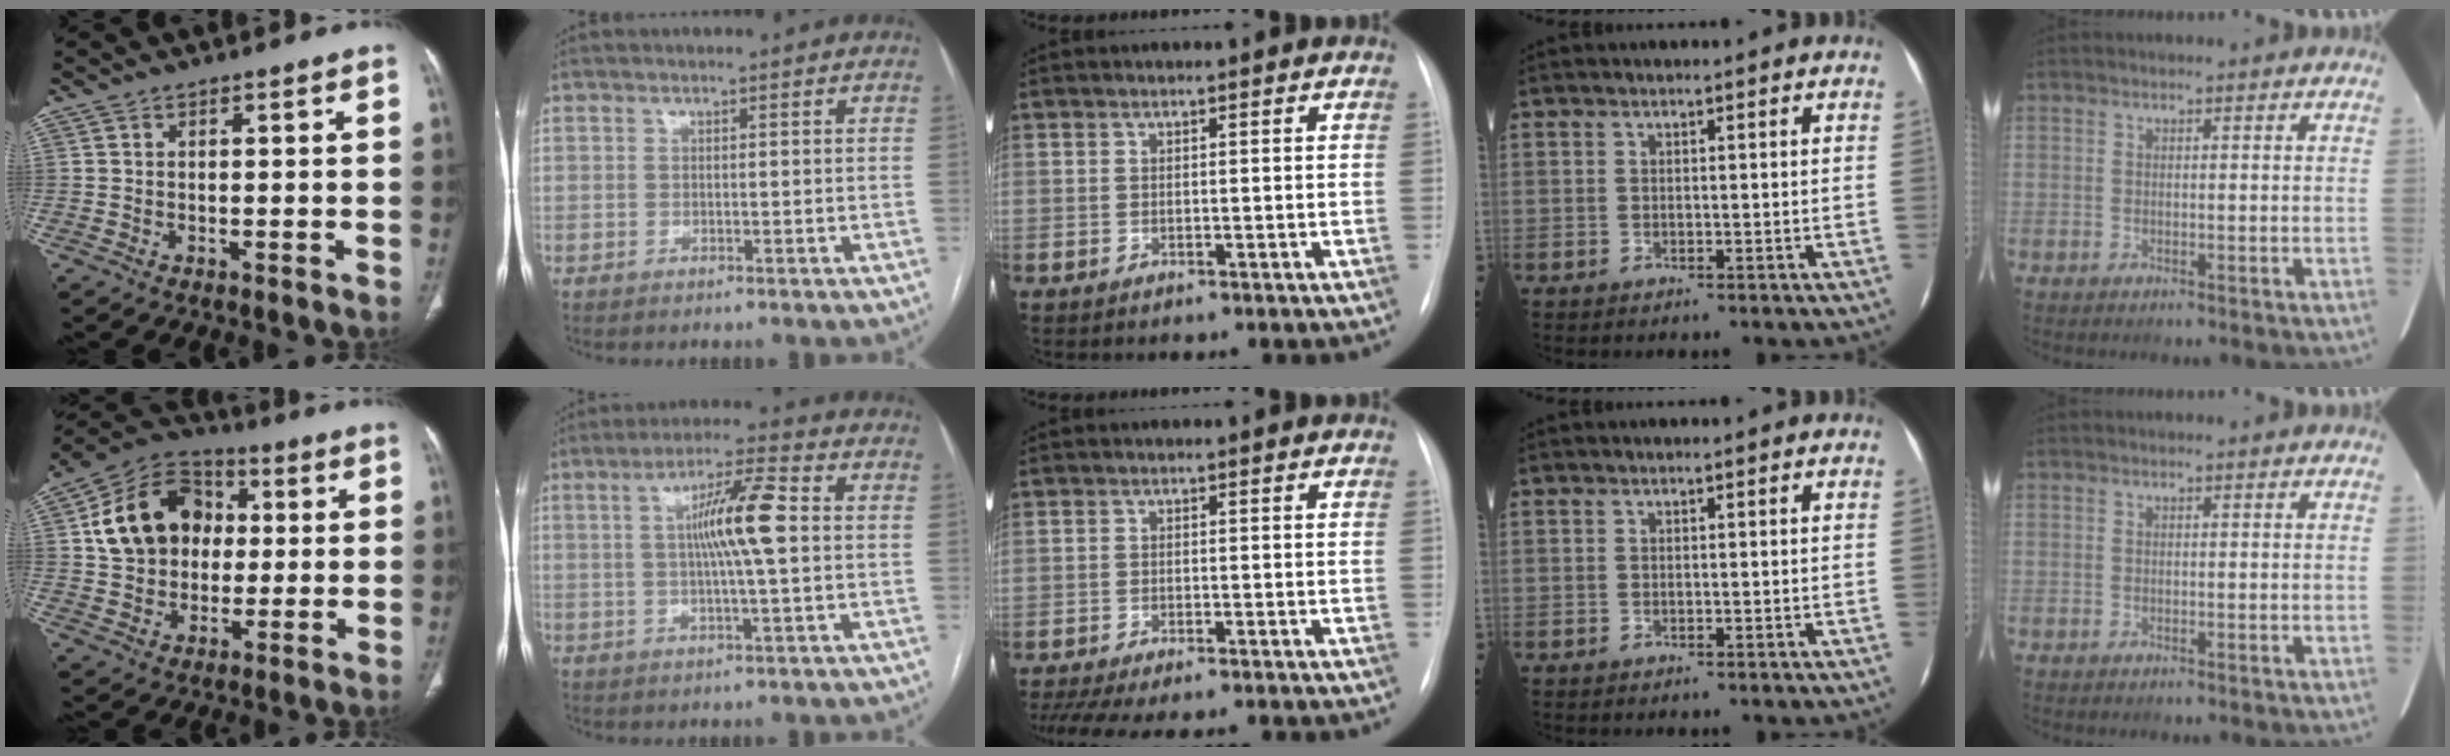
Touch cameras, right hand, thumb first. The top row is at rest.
{"thumb": {"total": 16.9, "force": [2.2, 13.5, 9.9], "torque": [-0.145, 0.023, 0.034]}, "index": {"total": 9.5, "force": [1.0, 0.4, 9.5], "torque": [-0.166, 0.010, 0.014]}, "middle": {"total": 11.5, "force": [-9.9, 1.8, 5.5], "torque": [-0.080, -0.010, -0.137]}}